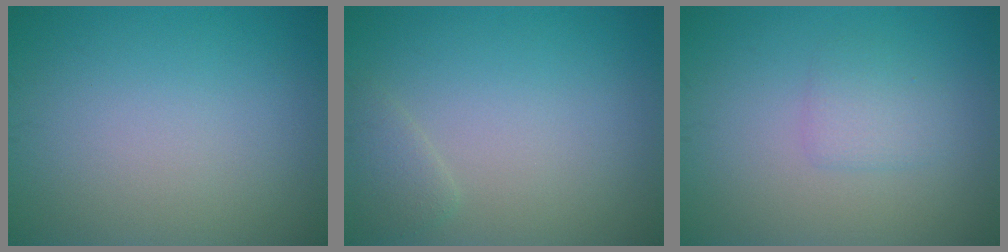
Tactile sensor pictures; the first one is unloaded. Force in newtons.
{"total": 1.3, "press": 1.3, "slide": 0.2}
{"total": 1.8, "press": 1.8, "slide": 0.1}